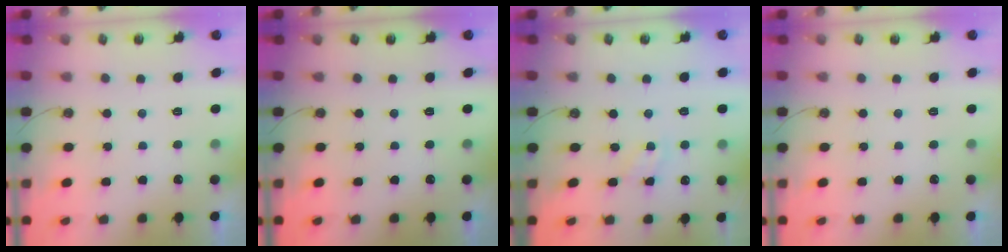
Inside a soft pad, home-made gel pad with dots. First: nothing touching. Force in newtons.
{"total": 0.0}
{"total": 2.8, "press": 2.8, "slide": 0.4}
{"total": 0.0}